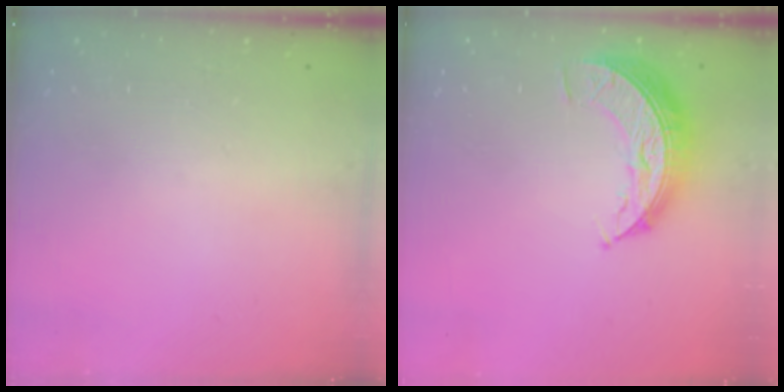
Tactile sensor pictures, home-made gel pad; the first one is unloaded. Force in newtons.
{"total": 8.7, "press": 8.7, "slide": 0.6}